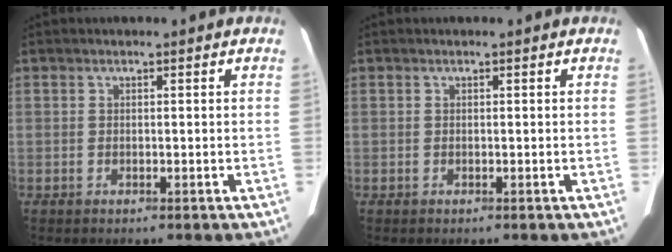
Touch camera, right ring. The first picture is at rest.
{"total": 0.0}